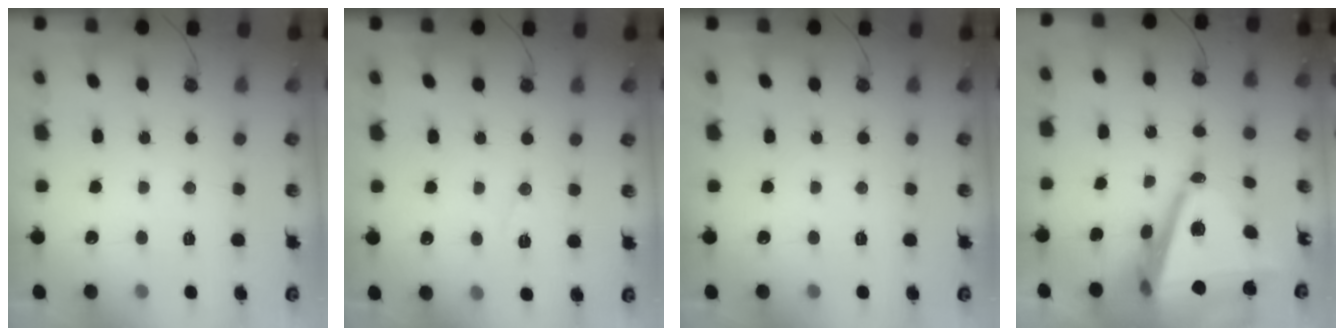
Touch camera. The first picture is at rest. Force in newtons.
{"total": 7.4, "press": 5.9, "slide": 4.5}
{"total": 0.0}
{"total": 16.5, "press": 16.0, "slide": 3.9}